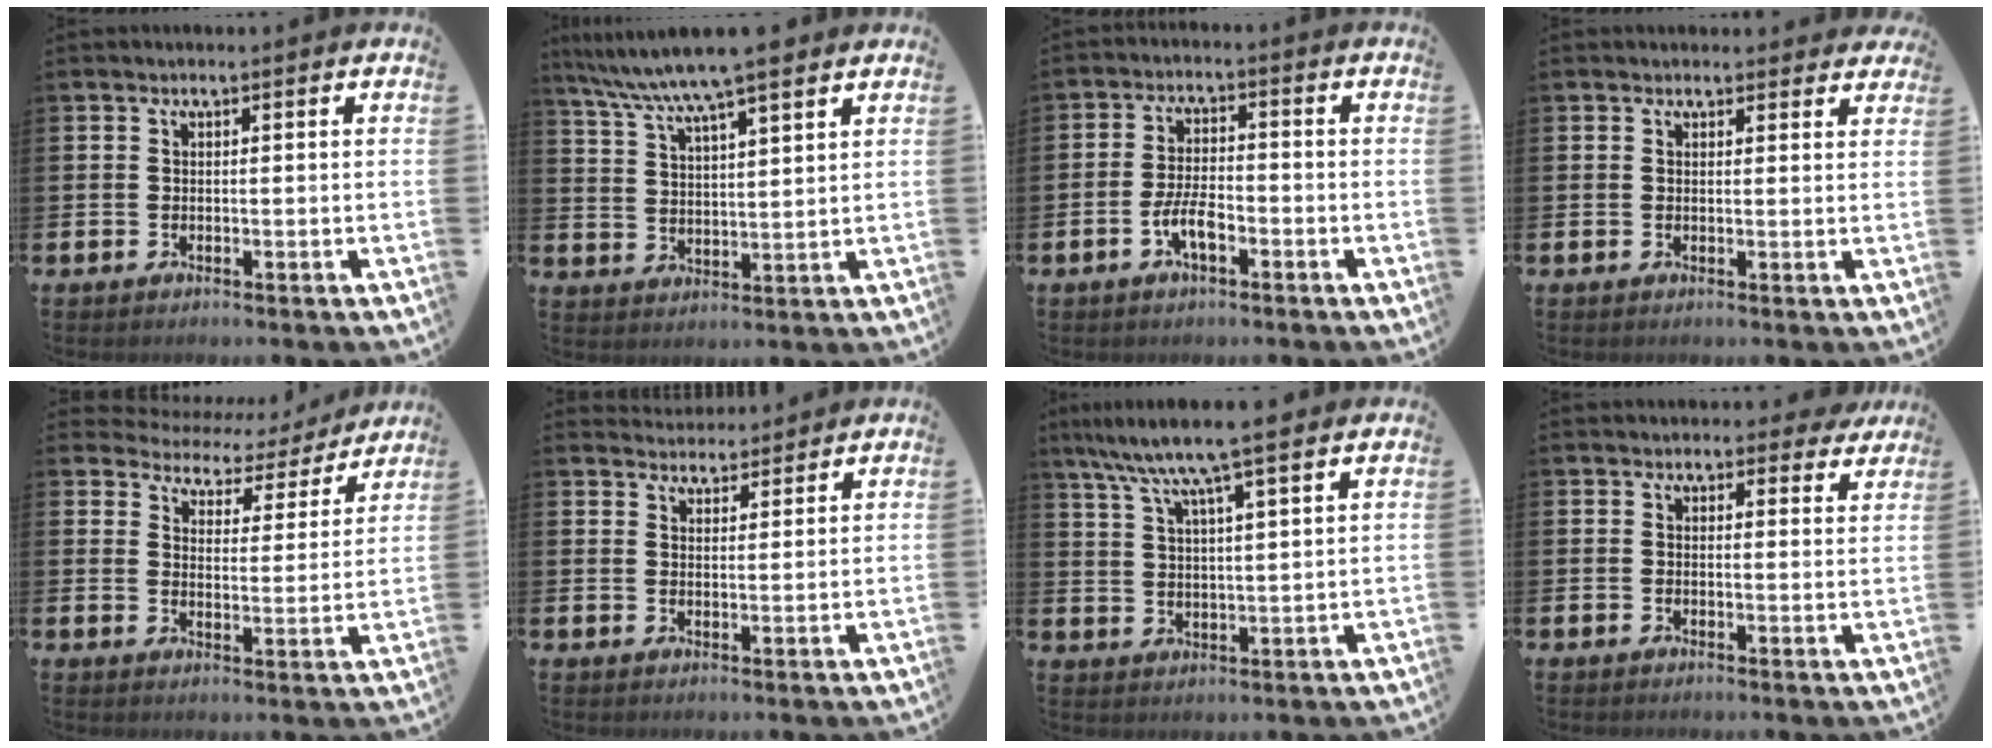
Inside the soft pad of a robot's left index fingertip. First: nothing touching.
{"total": 8.4, "force": [7.5, 0.4, 3.9], "torque": [-0.098, -0.028, 0.134]}
{"total": 4.4, "force": [-1.8, 1.7, 3.7], "torque": [-0.080, 0.003, -0.036]}
{"total": 1.5, "force": [1.4, 0.6, 0.0], "torque": [0.006, -0.002, 0.023]}
{"total": 4.5, "force": [4.1, 1.8, 0.3], "torque": [-0.030, -0.040, 0.065]}
{"total": 3.5, "force": [3.4, 0.8, -0.3], "torque": [-0.004, -0.017, 0.063]}
{"total": 8.4, "force": [7.1, 0.3, 4.5], "torque": [-0.100, -0.028, 0.123]}
{"total": 2.5, "force": [2.3, 1.0, 0.4], "torque": [0.003, -0.011, 0.038]}